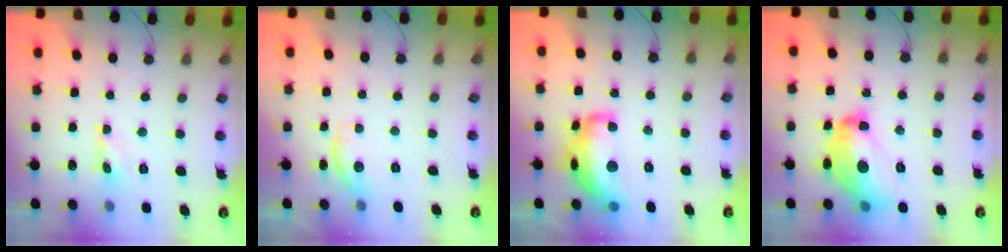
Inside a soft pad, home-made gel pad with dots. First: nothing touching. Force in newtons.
{"total": 9.0, "press": 9.0, "slide": 0.4}
{"total": 18.8, "press": 18.8, "slide": 0.9}
{"total": 18.0, "press": 18.0, "slide": 1.0}